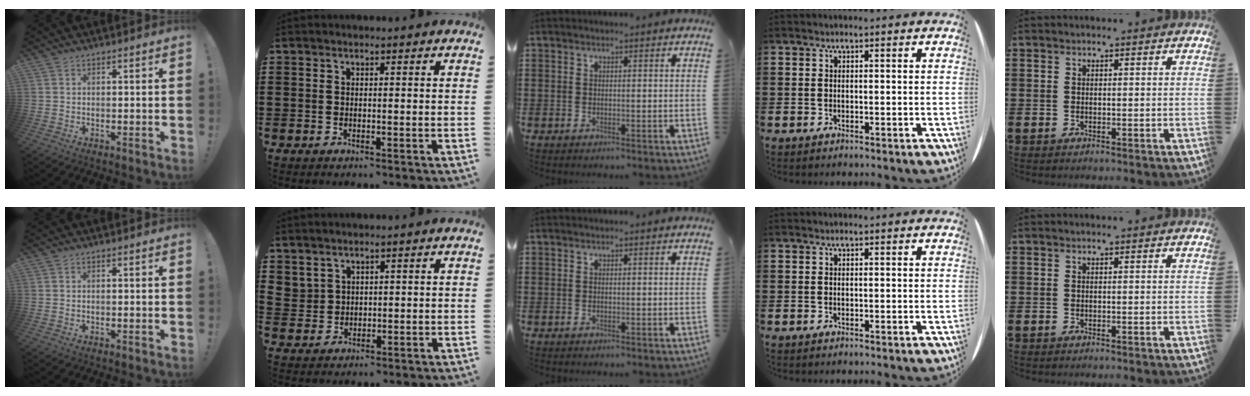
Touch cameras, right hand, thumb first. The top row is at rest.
{"index": {"total": 2.6, "force": [2.2, 1.4, 0.2], "torque": [-0.012, 0.001, 0.043]}}